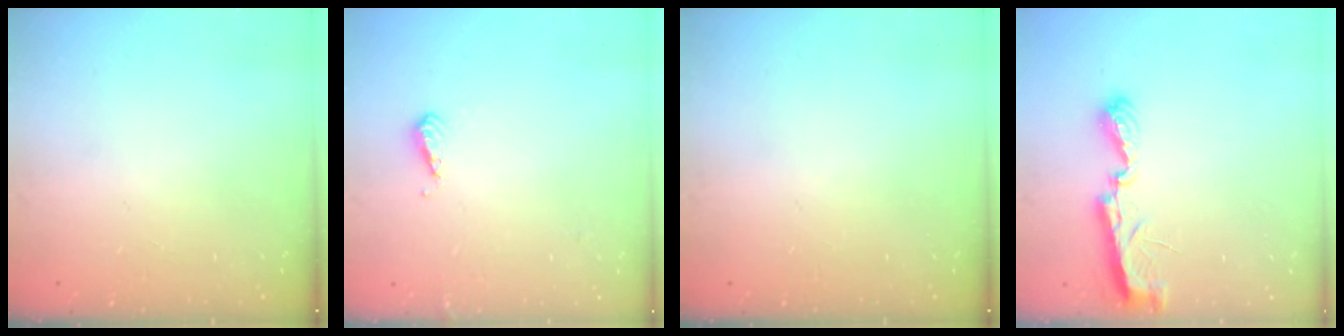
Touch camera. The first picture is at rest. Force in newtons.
{"total": 3.7, "press": 3.6, "slide": 1.0}
{"total": 0.0}
{"total": 7.2, "press": 7.2, "slide": 0.1}